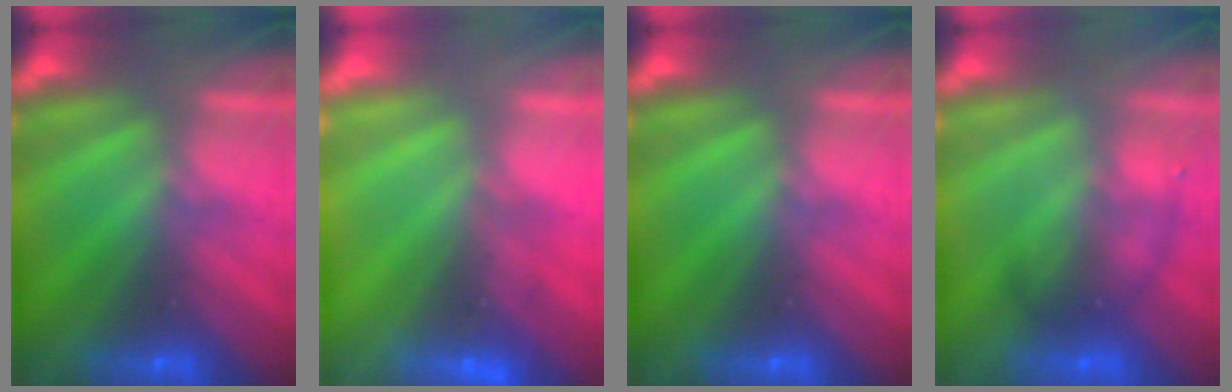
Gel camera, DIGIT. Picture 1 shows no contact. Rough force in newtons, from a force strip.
{"total": 2.3}
{"total": 0.0}
{"total": 1.2}